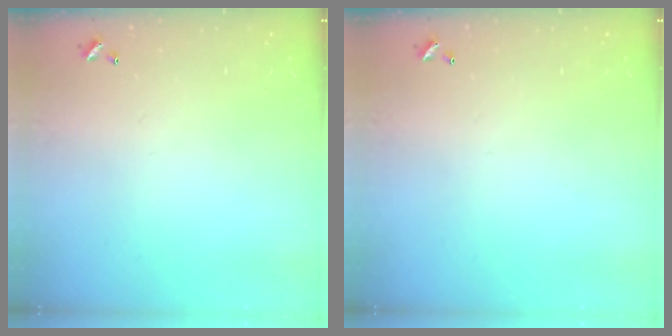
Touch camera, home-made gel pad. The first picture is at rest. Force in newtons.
{"total": 0.0}